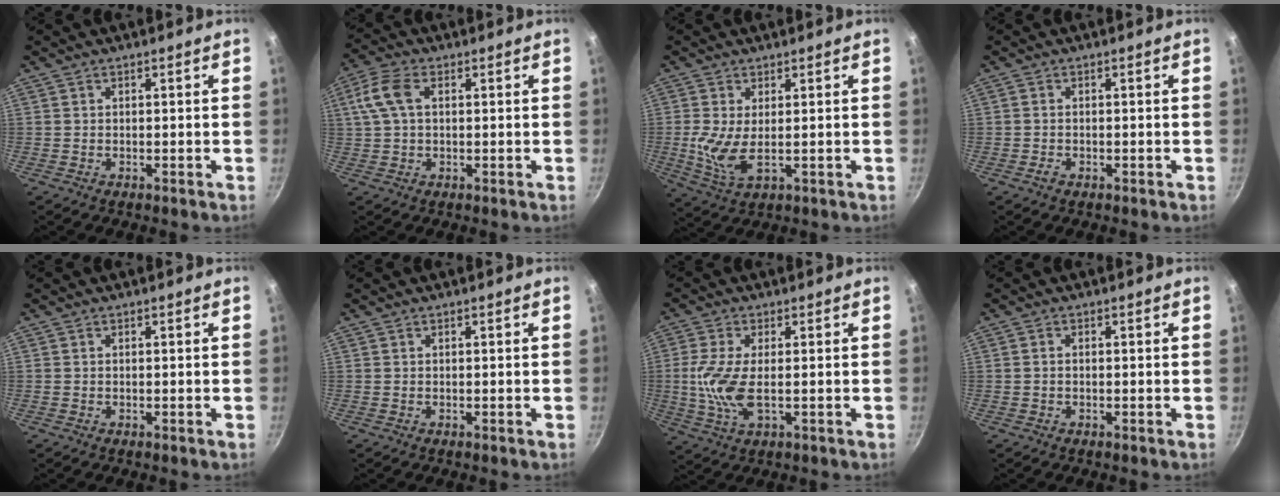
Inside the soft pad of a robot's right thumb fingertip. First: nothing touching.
{"total": 7.0, "force": [1.6, 4.1, 5.5], "torque": [-0.116, 0.018, 0.026]}
{"total": 6.8, "force": [0.2, 2.8, 6.2], "torque": [-0.134, -0.013, 0.010]}
{"total": 1.1, "force": [-0.6, 0.7, 0.6], "torque": [-0.015, 0.002, -0.013]}
{"total": 0.0}
{"total": 0.0}
{"total": 8.3, "force": [-0.2, 3.2, 7.6], "torque": [-0.173, -0.005, -0.007]}
{"total": 0.8, "force": [-0.2, 0.5, 0.6], "torque": [-0.012, 0.005, -0.003]}